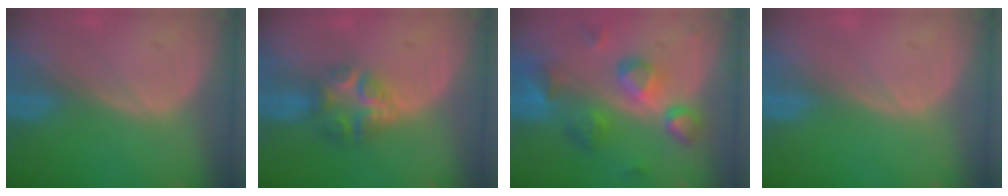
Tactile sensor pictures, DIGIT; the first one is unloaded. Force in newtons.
{"total": 6.1, "press": 5.4, "slide": 2.8}
{"total": 9.4, "press": 8.3, "slide": 4.4}
{"total": 0.0}